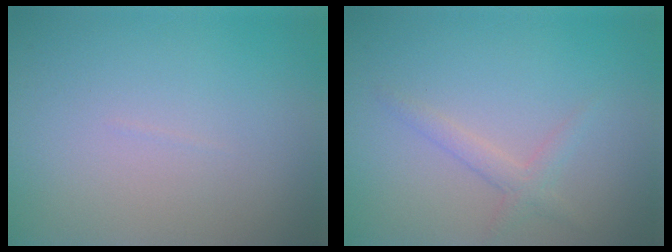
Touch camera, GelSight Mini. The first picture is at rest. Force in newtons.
{"total": 1.6, "press": 1.6, "slide": 0.1}